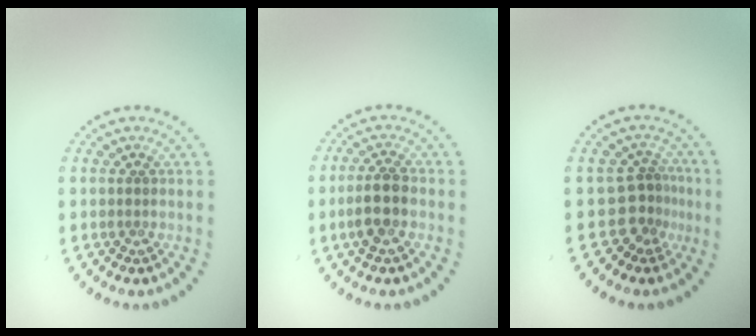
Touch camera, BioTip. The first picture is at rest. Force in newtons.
{"total": 3.0, "press": 2.8, "slide": 0.9}
{"total": 2.8, "press": 1.8, "slide": 2.1}